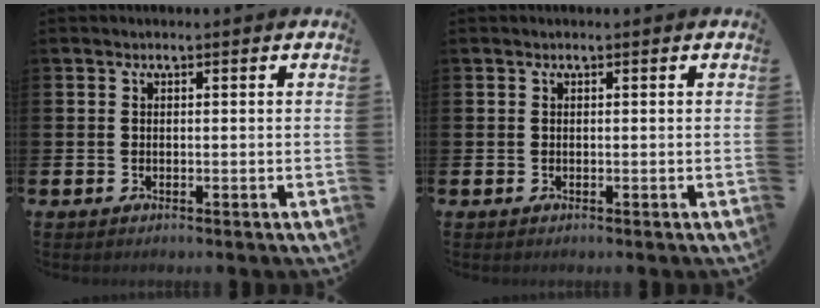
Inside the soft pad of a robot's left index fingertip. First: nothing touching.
{"total": 0.0}